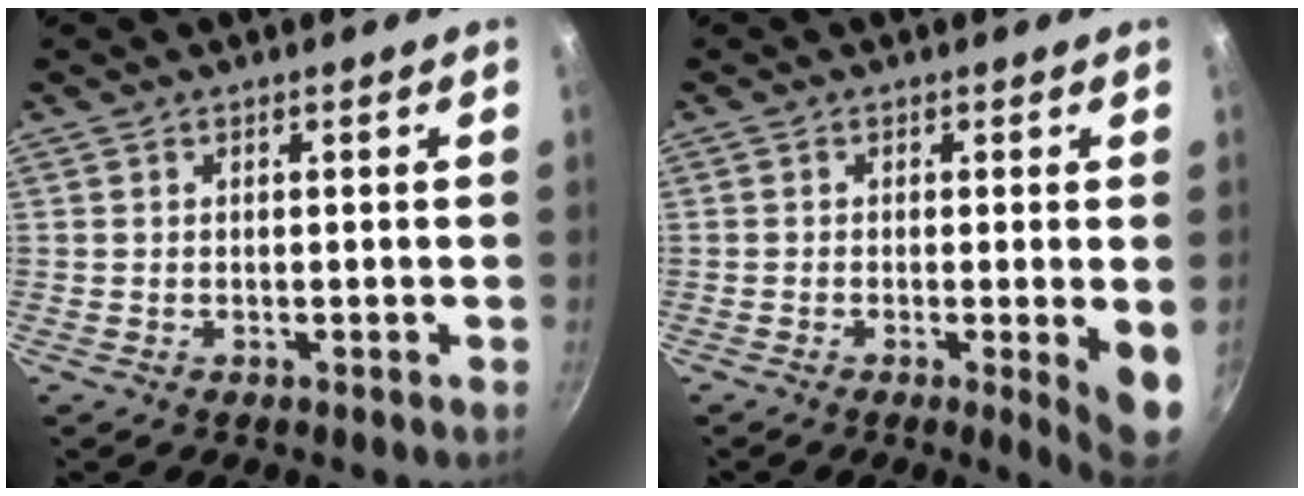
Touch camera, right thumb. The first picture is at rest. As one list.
[{"total": 6.1, "force": [-1.1, 0.5, 6.0], "torque": [-0.076, -0.010, -0.013]}]